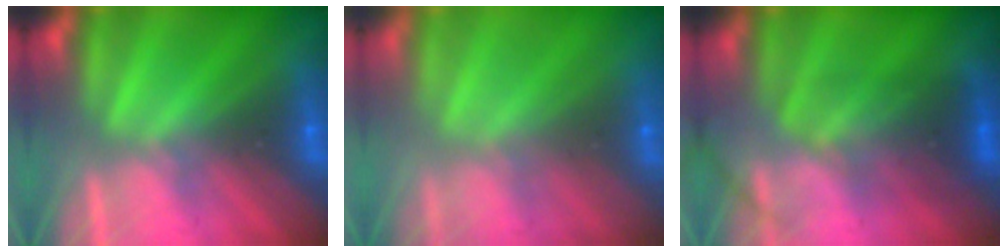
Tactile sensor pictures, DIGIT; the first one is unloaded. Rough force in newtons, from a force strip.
{"total": 8.8}
{"total": 2.6}